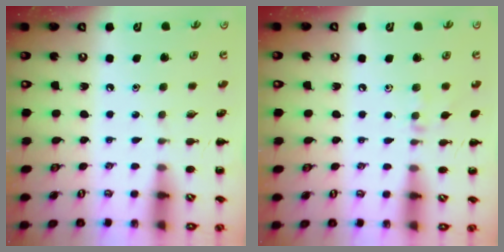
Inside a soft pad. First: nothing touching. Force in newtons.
{"total": 7.0, "press": 6.7, "slide": 1.9}